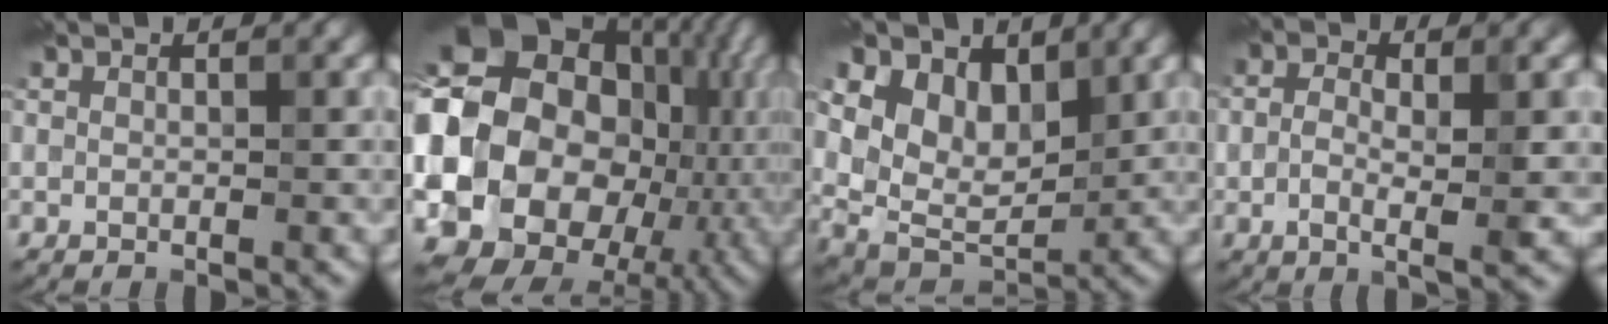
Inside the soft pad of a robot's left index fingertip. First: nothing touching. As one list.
[{"total": 22.3, "force": [-1.6, 18.6, 12.1], "torque": [-0.226, -0.008, -0.060]}, {"total": 7.4, "force": [3.6, 4.8, 4.4], "torque": [-0.093, 0.007, 0.056]}, {"total": 5.4, "force": [-0.2, 2.2, 4.9], "torque": [-0.085, -0.002, -0.008]}]